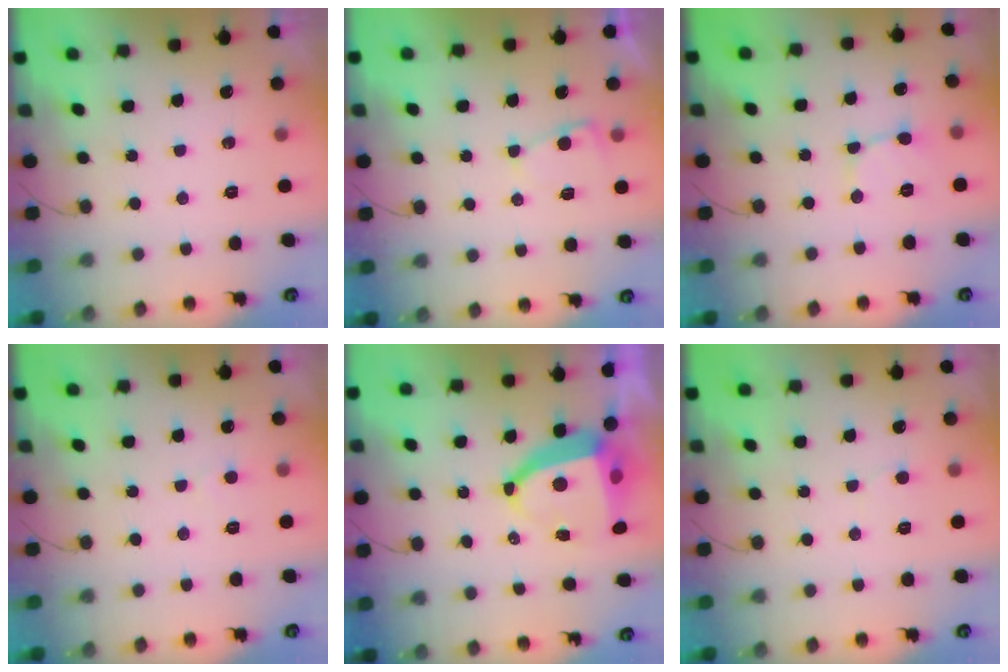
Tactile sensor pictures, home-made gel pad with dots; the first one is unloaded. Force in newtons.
{"total": 4.0, "press": 4.0, "slide": 0.3}
{"total": 2.9, "press": 2.9, "slide": 0.2}
{"total": 2.7, "press": 2.7, "slide": 0.3}
{"total": 10.2, "press": 10.2, "slide": 1.1}
{"total": 4.7, "press": 4.7, "slide": 0.6}